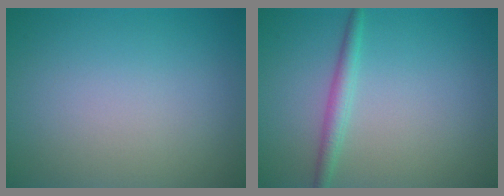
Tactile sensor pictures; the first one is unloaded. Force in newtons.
{"total": 1.9, "press": 1.9, "slide": 0.1}